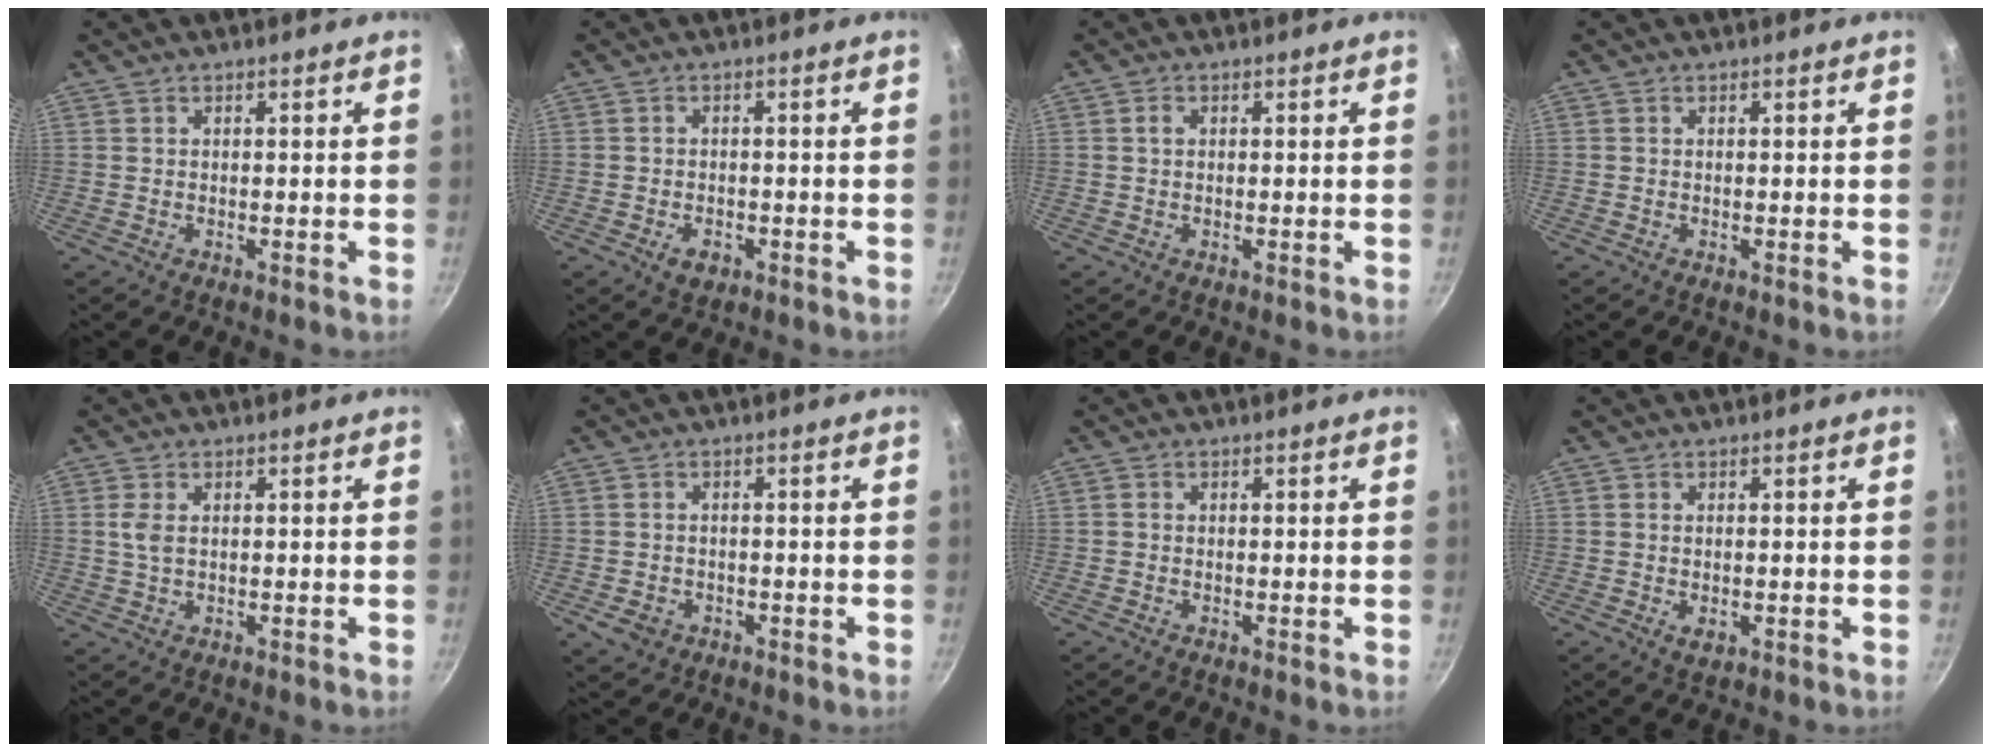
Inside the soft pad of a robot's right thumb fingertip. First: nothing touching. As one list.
[{"total": 3.2, "force": [-1.4, 2.1, 1.8], "torque": [-0.029, 0.009, -0.020]}, {"total": 1.2, "force": [0.2, 0.9, 0.7], "torque": [-0.012, 0.005, 0.002]}, {"total": 0.0}, {"total": 2.7, "force": [0.5, 1.5, 2.2], "torque": [-0.047, 0.001, 0.011]}, {"total": 3.9, "force": [-1.4, 3.1, 1.8], "torque": [-0.030, 0.012, -0.014]}, {"total": 0.6, "force": [-0.2, 0.5, 0.2], "torque": [-0.002, 0.002, -0.005]}, {"total": 2.2, "force": [-0.4, 1.4, 1.7], "torque": [-0.028, -0.006, -0.004]}]